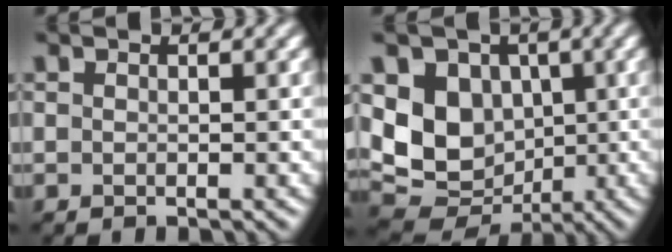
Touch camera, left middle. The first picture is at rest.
{"total": 8.6, "force": [1.0, 7.1, 4.8], "torque": [-0.095, -0.016, 0.013]}